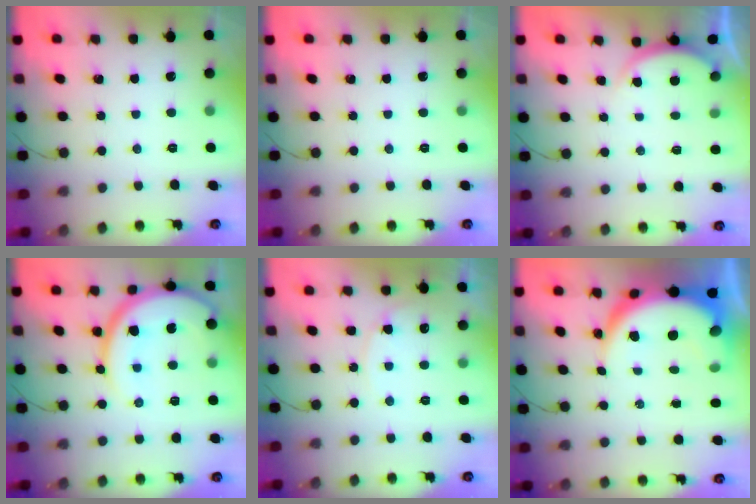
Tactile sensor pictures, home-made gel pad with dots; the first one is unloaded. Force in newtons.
{"total": 0.0}
{"total": 3.0, "press": 2.9, "slide": 0.5}
{"total": 15.7, "press": 15.6, "slide": 1.4}
{"total": 6.4, "press": 6.4, "slide": 0.6}
{"total": 11.1, "press": 11.0, "slide": 1.1}